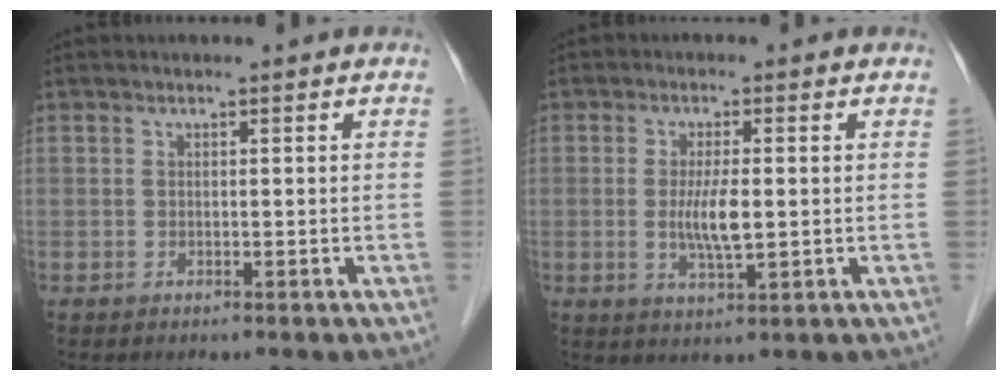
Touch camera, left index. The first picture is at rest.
{"total": 4.9, "force": [-0.1, 0.8, 4.9], "torque": [-0.099, -0.009, -0.002]}